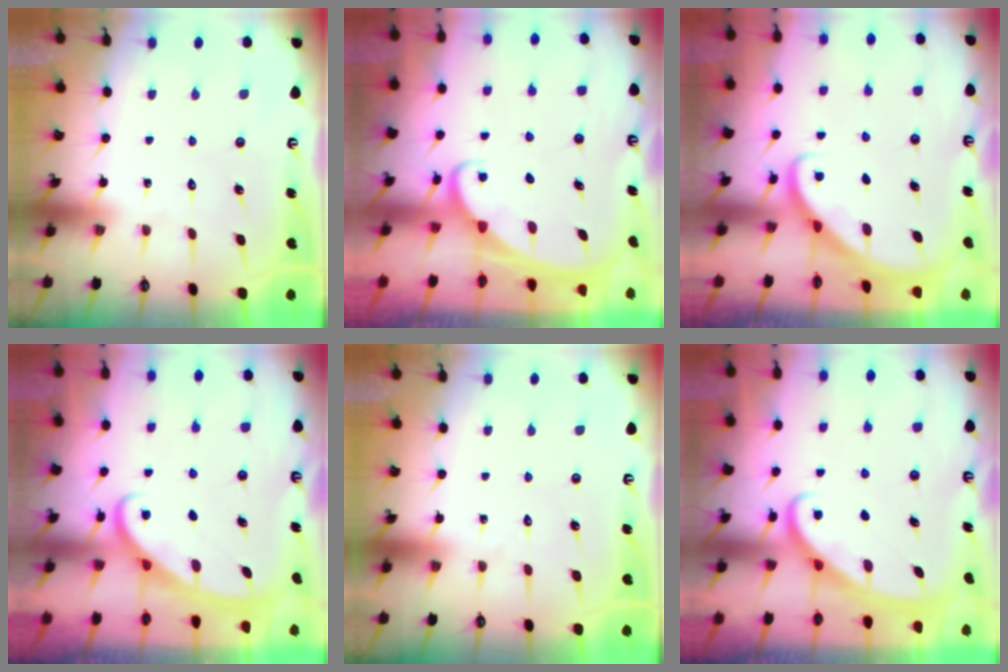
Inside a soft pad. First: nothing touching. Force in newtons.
{"total": 1.9, "press": 1.9, "slide": 0.1}
{"total": 2.8, "press": 2.8, "slide": 0.2}
{"total": 2.8, "press": 2.8, "slide": 0.4}
{"total": 0.0}
{"total": 2.5, "press": 2.5, "slide": 0.4}